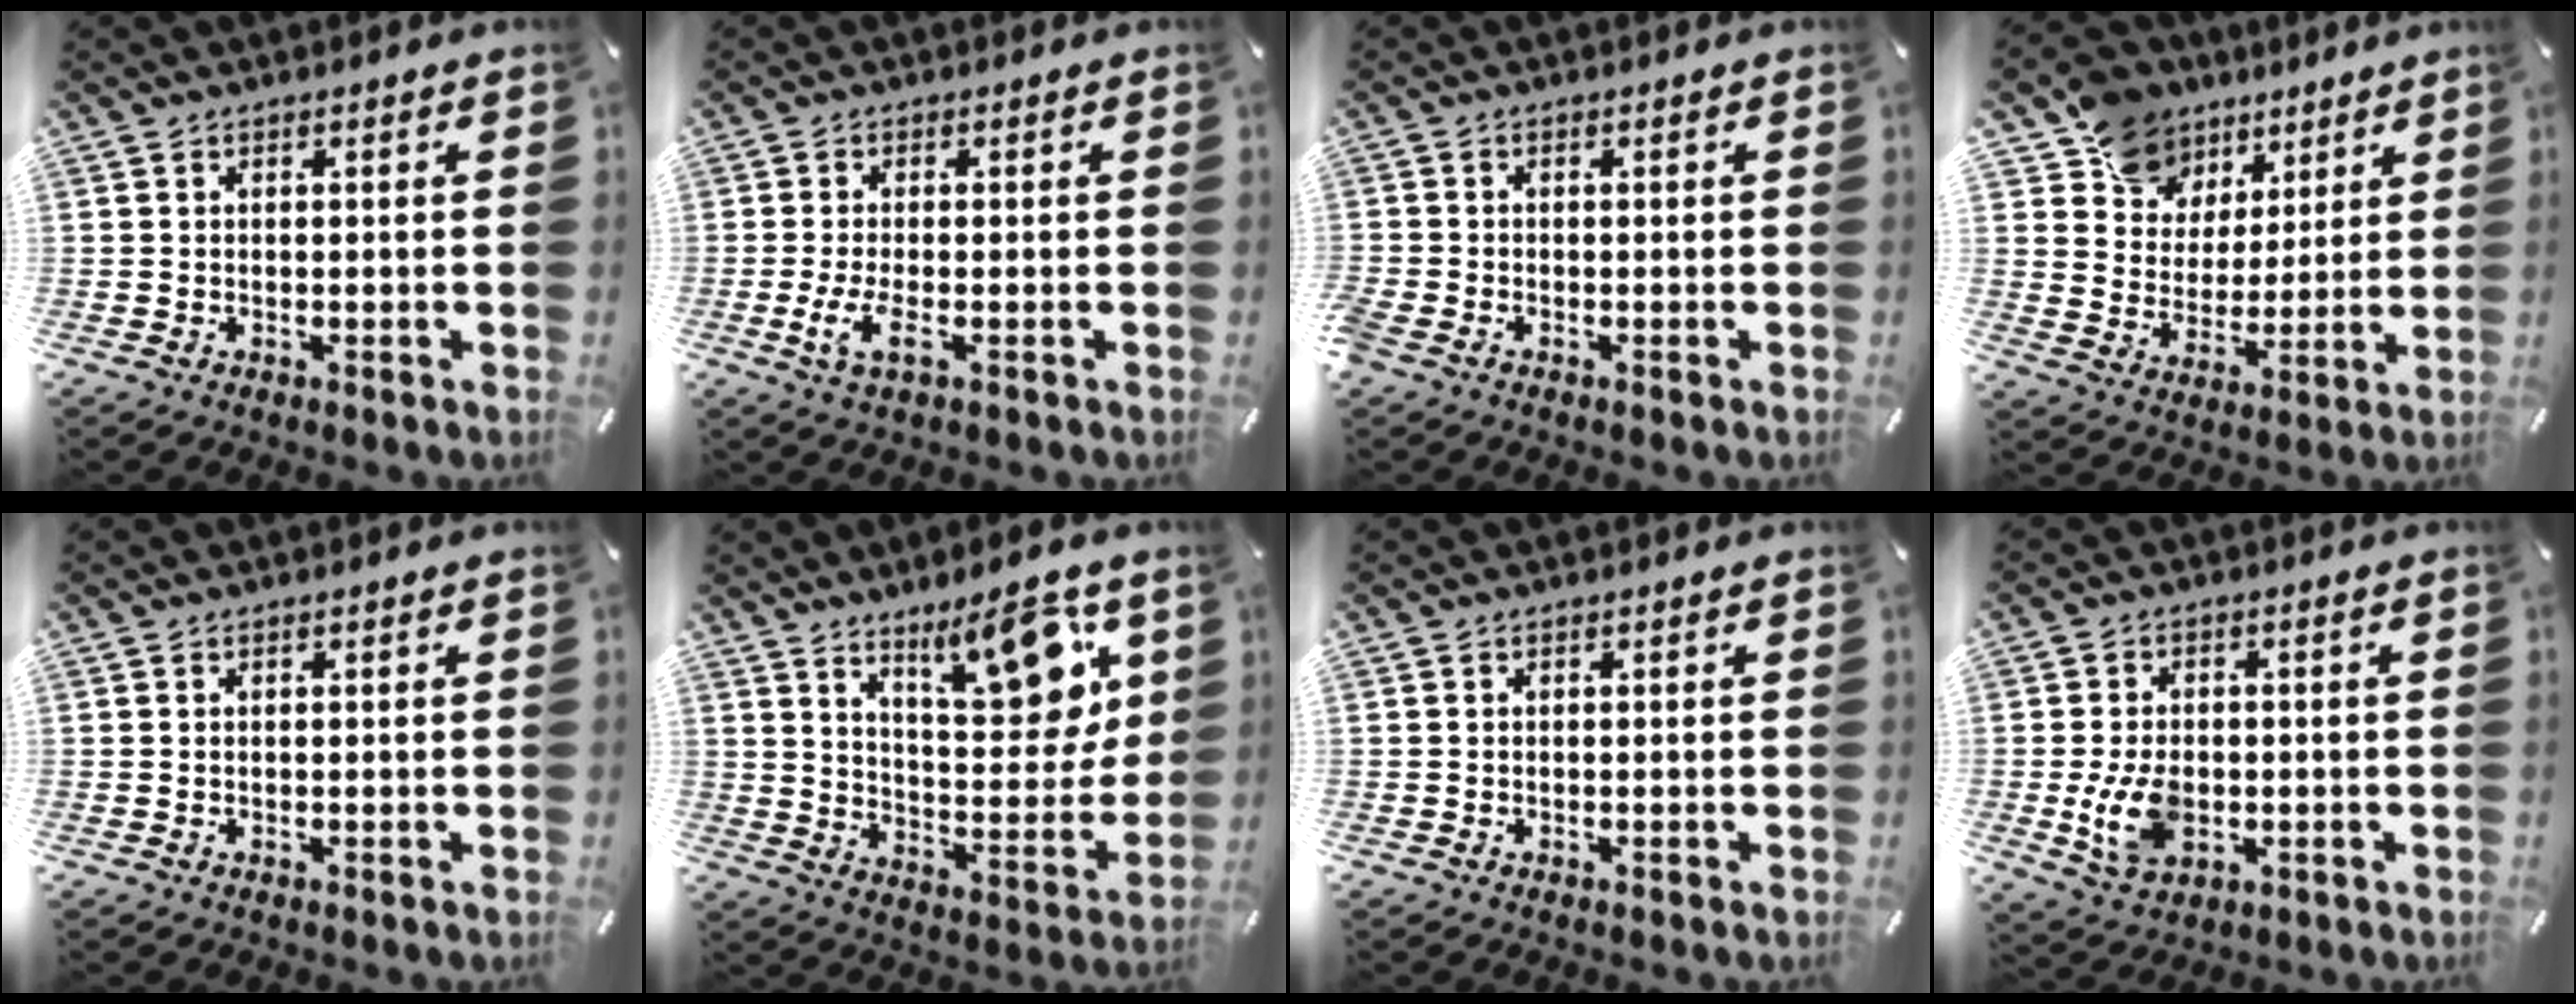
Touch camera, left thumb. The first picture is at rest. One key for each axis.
{"total": 4.6, "fx": -1.2, "fy": 1.3, "fz": 4.3, "tx": -0.096, "ty": -0.010, "tz": -0.026}
{"total": 1.3, "fx": -1.0, "fy": 0.8, "fz": 0.5, "tx": -0.005, "ty": 0.004, "tz": -0.019}
{"total": 11.5, "fx": 7.2, "fy": 8.9, "fz": 1.1, "tx": -0.033, "ty": -0.053, "tz": 0.140}
{"total": 0.0}
{"total": 16.1, "fx": 10.2, "fy": 6.5, "fz": 10.7, "tx": -0.120, "ty": -0.068, "tz": 0.163}
{"total": 0.0}
{"total": 8.6, "fx": -1.4, "fy": 6.1, "fz": 5.9, "tx": -0.111, "ty": 0.000, "tz": -0.024}